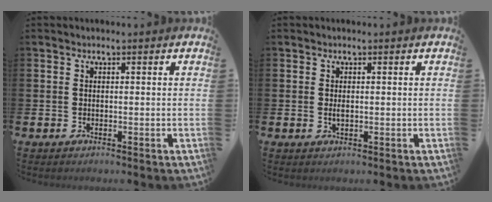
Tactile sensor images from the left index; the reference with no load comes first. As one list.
[{"total": 0.9, "force": [0.1, 0.4, 0.9], "torque": [-0.016, 0.002, 0.001]}]